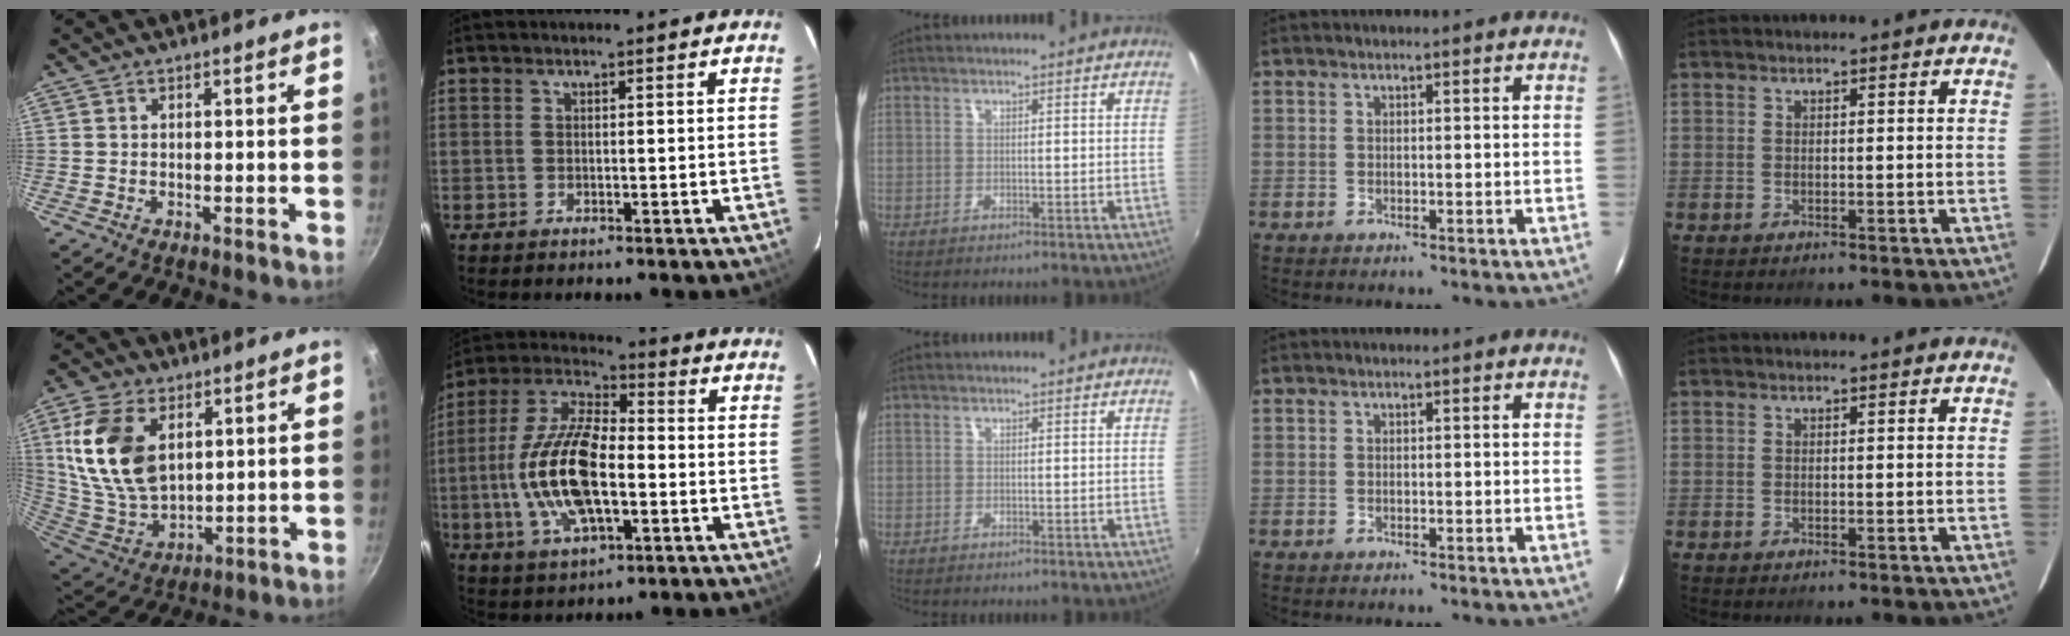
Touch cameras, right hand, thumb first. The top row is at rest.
{"thumb": {"total": 17.6, "force": [5.2, 10.8, 12.9], "torque": [-0.232, -0.021, 0.114]}, "index": {"total": 17.5, "force": [-3.0, 7.5, 15.5], "torque": [-0.323, 0.002, -0.059]}}